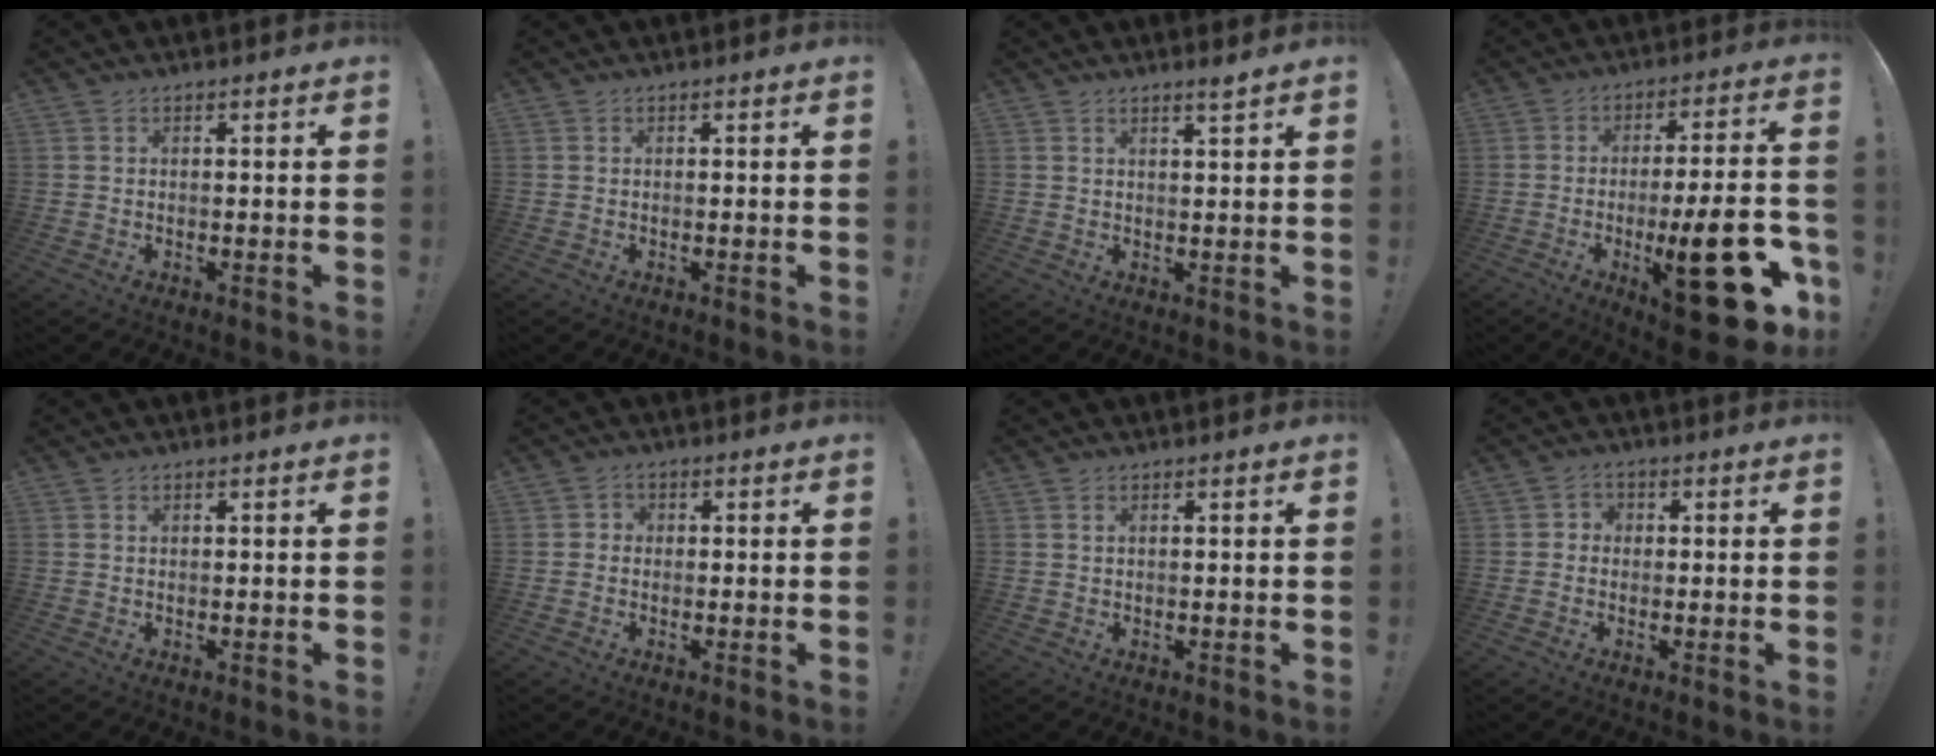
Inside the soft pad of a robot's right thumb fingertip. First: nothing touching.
{"total": 0.0}
{"total": 2.3, "force": [1.8, -0.2, 1.4], "torque": [-0.024, -0.012, 0.030]}
{"total": 24.2, "force": [-8.3, 7.2, 21.5], "torque": [-0.297, 0.031, -0.117]}
{"total": 0.0}
{"total": 1.7, "force": [-0.5, 1.4, 0.8], "torque": [-0.016, 0.006, -0.008]}
{"total": 0.6, "force": [0.3, 0.2, 0.5], "torque": [-0.009, 0.001, 0.006]}
{"total": 2.5, "force": [-0.7, 2.1, 1.0], "torque": [-0.022, 0.009, -0.012]}